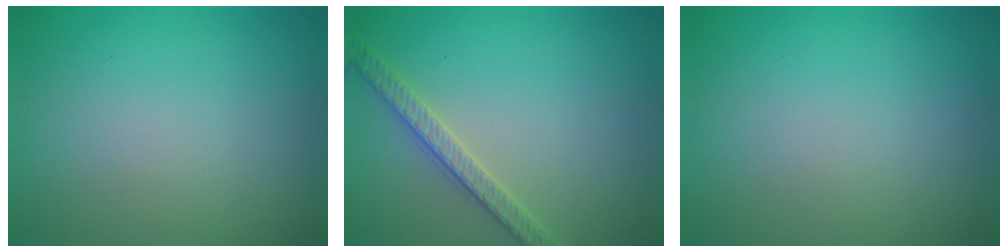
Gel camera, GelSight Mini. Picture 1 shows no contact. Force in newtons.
{"total": 2.6, "press": 2.6, "slide": 0.5}
{"total": 0.0}